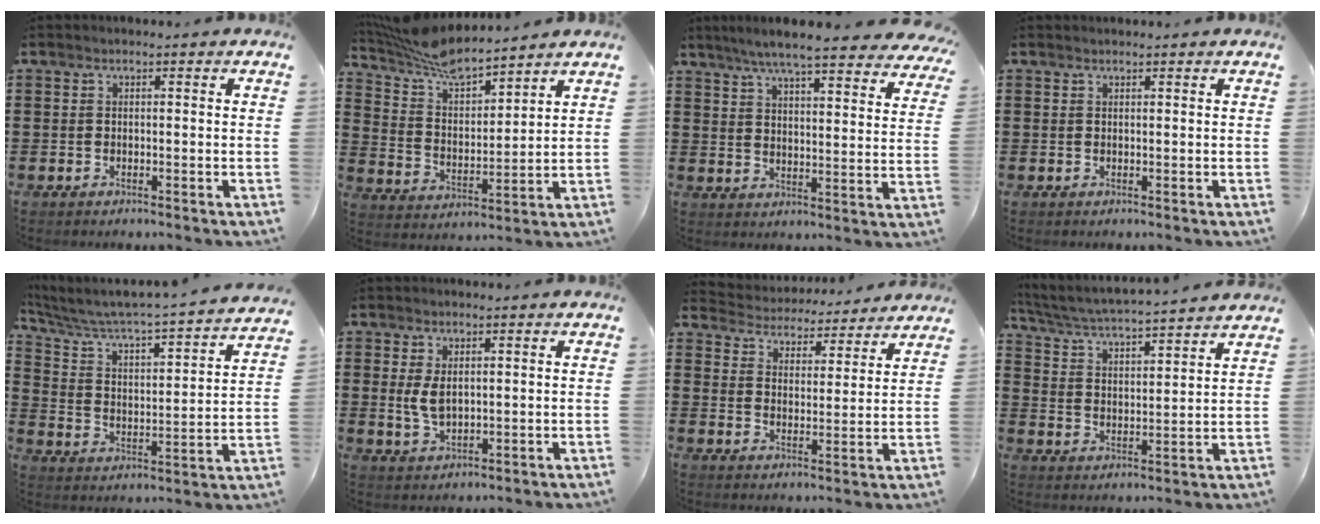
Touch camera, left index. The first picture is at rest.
{"total": 7.8, "force": [7.3, 0.9, 2.6], "torque": [-0.081, -0.039, 0.129]}
{"total": 6.8, "force": [6.1, -0.3, 3.1], "torque": [-0.082, -0.029, 0.105]}
{"total": 0.6, "force": [0.5, 0.0, 0.2], "torque": [-0.004, -0.001, 0.012]}
{"total": 3.3, "force": [3.0, 0.1, 1.3], "torque": [-0.047, -0.040, 0.036]}
{"total": 3.7, "force": [0.9, 2.0, 3.0], "torque": [-0.078, -0.002, 0.012]}
{"total": 4.2, "force": [4.2, 0.3, -0.3], "torque": [-0.022, -0.037, 0.068]}
{"total": 3.9, "force": [3.7, -0.4, 1.0], "torque": [-0.041, -0.035, 0.055]}